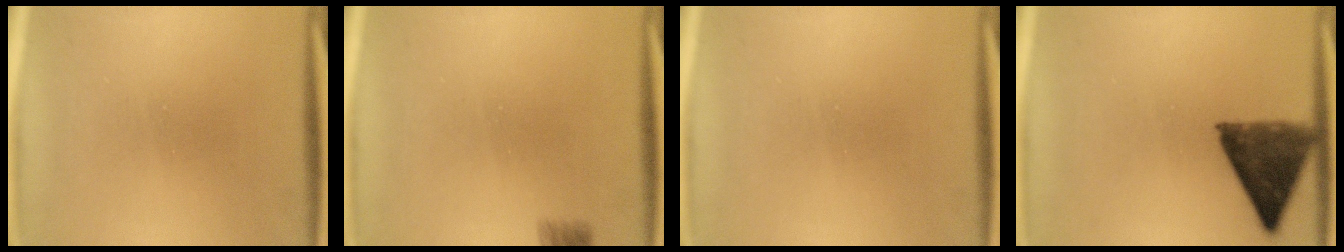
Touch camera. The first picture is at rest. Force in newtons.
{"total": 2.1}
{"total": 0.0}
{"total": 8.4}